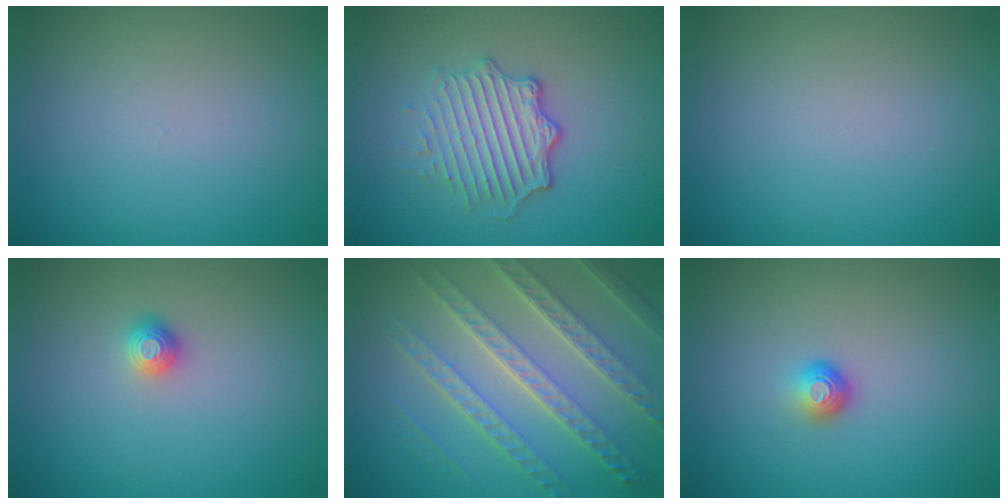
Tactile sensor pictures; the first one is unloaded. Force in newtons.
{"total": 4.8, "press": 3.4, "slide": 3.4}
{"total": 0.0}
{"total": 1.1, "press": 1.1, "slide": 0.3}
{"total": 7.8, "press": 5.5, "slide": 5.5}
{"total": 1.5, "press": 1.0, "slide": 1.1}